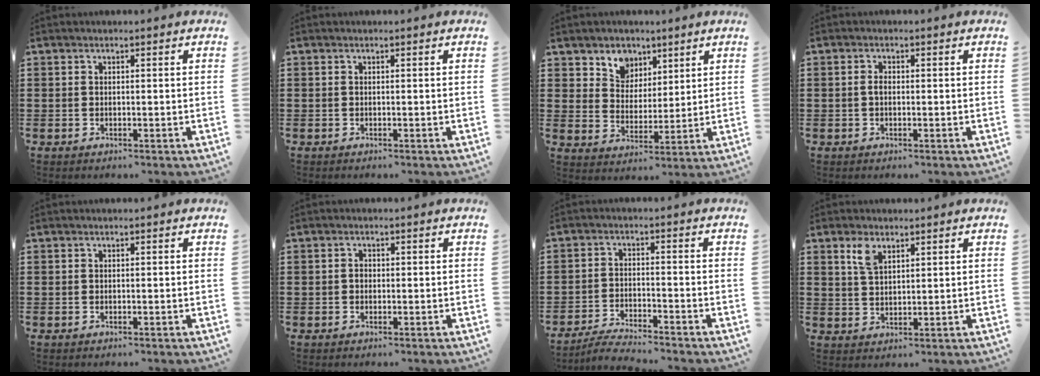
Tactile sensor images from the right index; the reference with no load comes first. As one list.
[{"total": 0.0}, {"total": 5.2, "force": [3.2, 4.0, 0.0], "torque": [-0.033, -0.004, 0.058]}, {"total": 1.5, "force": [-0.1, 0.8, 1.3], "torque": [-0.025, 0.003, -0.004]}, {"total": 0.0}, {"total": 1.1, "force": [-0.1, 0.8, 0.7], "torque": [-0.015, 0.004, -0.002]}, {"total": 3.6, "force": [-3.5, -0.2, 0.7], "torque": [-0.017, 0.002, -0.071]}, {"total": 3.8, "force": [2.3, 1.7, 2.4], "torque": [-0.055, 0.007, 0.042]}]